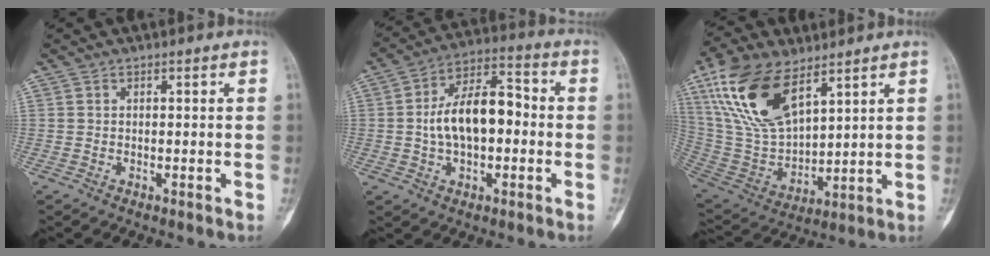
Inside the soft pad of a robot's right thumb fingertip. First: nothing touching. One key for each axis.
{"total": 13.5, "fx": -0.6, "fy": 7.5, "fz": 11.2, "tx": -0.176, "ty": 0.035, "tz": -0.018}
{"total": 19.5, "fx": 10.4, "fy": 9.3, "fz": 13.6, "tx": -0.260, "ty": -0.035, "tz": 0.210}